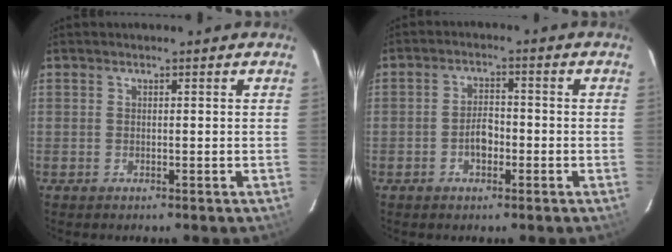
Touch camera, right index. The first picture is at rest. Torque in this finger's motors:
{"motor_torque": [0.48, 0.16, 0.03, 0.02]}